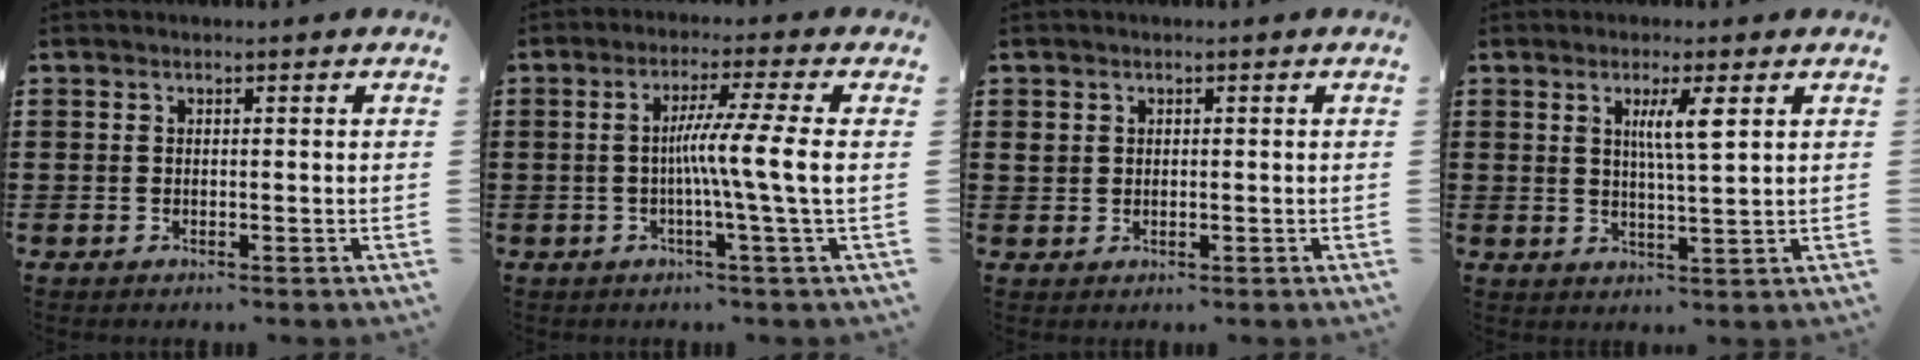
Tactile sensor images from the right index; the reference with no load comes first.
{"total": 7.7, "force": [-0.4, -1.3, 7.6], "torque": [-0.136, -0.011, -0.015]}
{"total": 1.2, "force": [0.6, 0.9, 0.3], "torque": [-0.010, 0.004, 0.013]}
{"total": 4.5, "force": [1.7, 0.4, 4.2], "torque": [-0.087, 0.002, 0.025]}